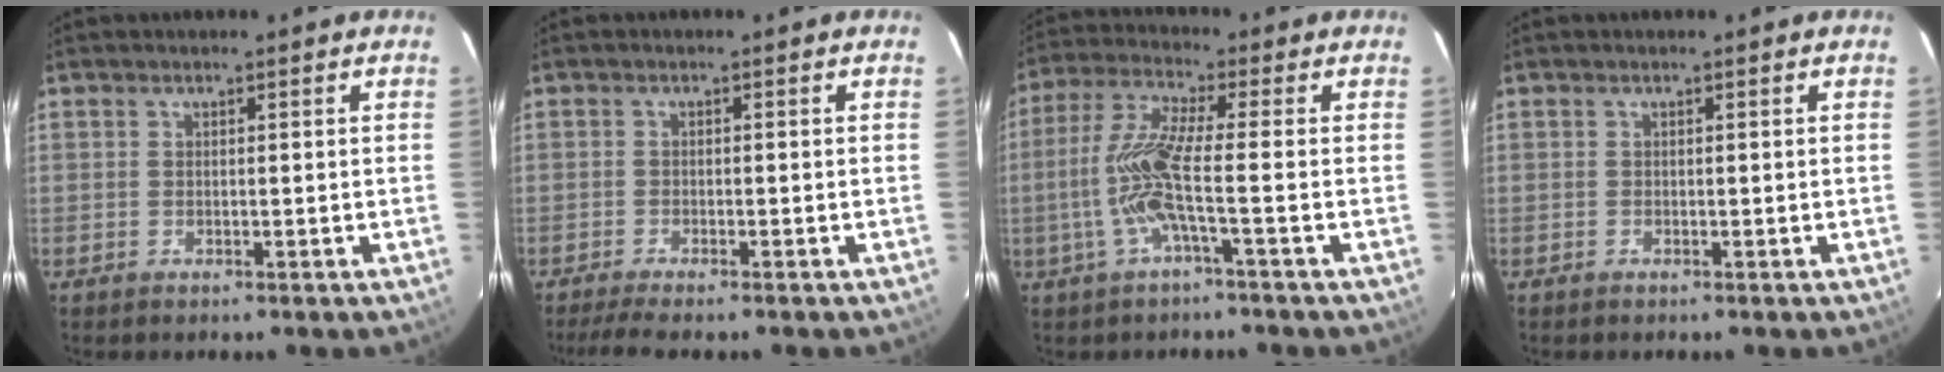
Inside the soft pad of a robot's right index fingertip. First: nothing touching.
{"total": 5.3, "force": [-4.4, 0.4, 3.0], "torque": [-0.046, -0.011, -0.070]}
{"total": 8.3, "force": [-1.9, -0.2, 8.0], "torque": [-0.177, 0.008, -0.043]}
{"total": 0.0}